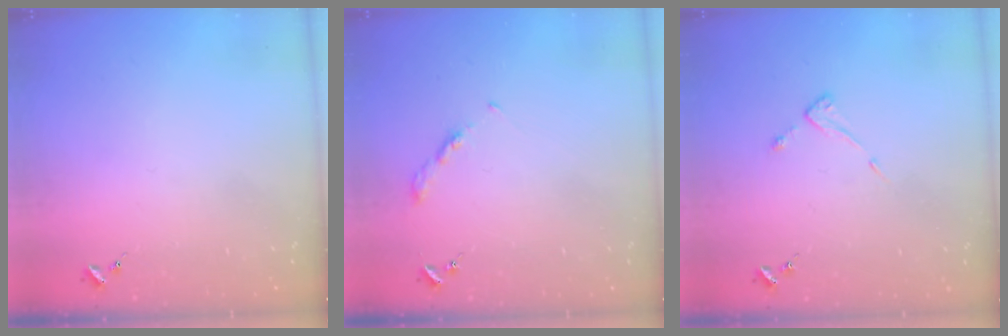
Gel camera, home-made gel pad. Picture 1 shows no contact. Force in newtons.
{"total": 3.5, "press": 3.5, "slide": 0.4}
{"total": 3.9, "press": 3.8, "slide": 0.4}